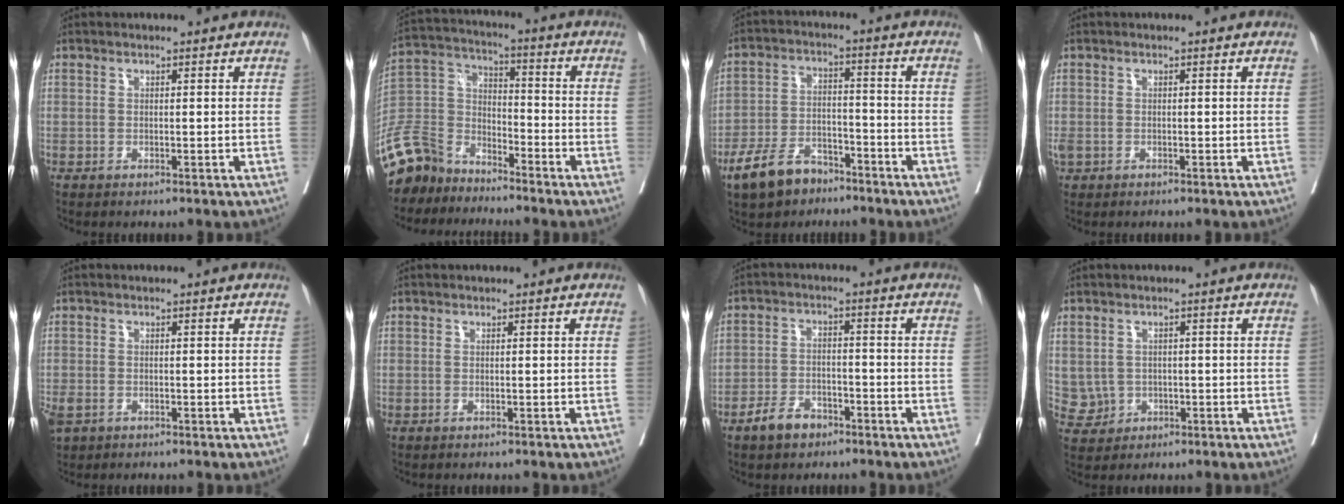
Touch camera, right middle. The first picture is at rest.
{"total": 11.4, "force": [-10.0, 5.0, 2.3], "torque": [-0.068, 0.016, -0.201]}
{"total": 8.7, "force": [-6.3, 4.4, 4.0], "torque": [-0.086, 0.002, -0.115]}
{"total": 1.8, "force": [-0.8, 1.3, 1.0], "torque": [-0.032, -0.001, -0.012]}
{"total": 3.8, "force": [-2.1, 2.5, 2.0], "torque": [-0.049, -0.008, -0.035]}
{"total": 0.0}
{"total": 5.0, "force": [-3.5, 2.7, 2.2], "torque": [-0.047, 0.003, -0.059]}
{"total": 3.9, "force": [-0.3, 3.9, 0.5], "torque": [0.000, 0.006, 0.005]}